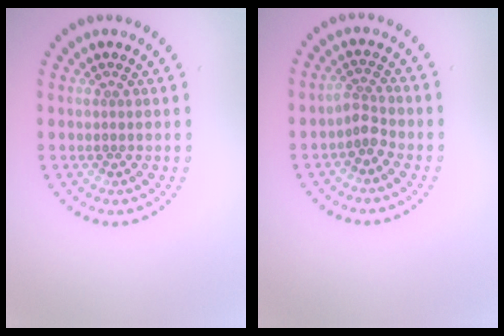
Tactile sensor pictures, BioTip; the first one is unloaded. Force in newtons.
{"total": 1.8, "press": 1.3, "slide": 1.3}